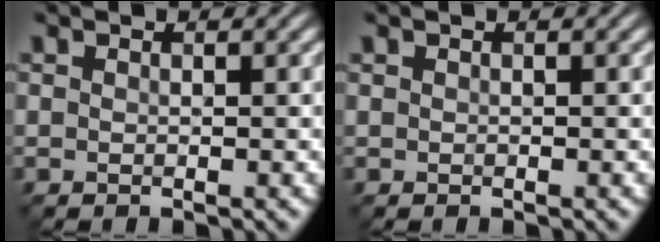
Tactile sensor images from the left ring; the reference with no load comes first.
{"total": 0.0}